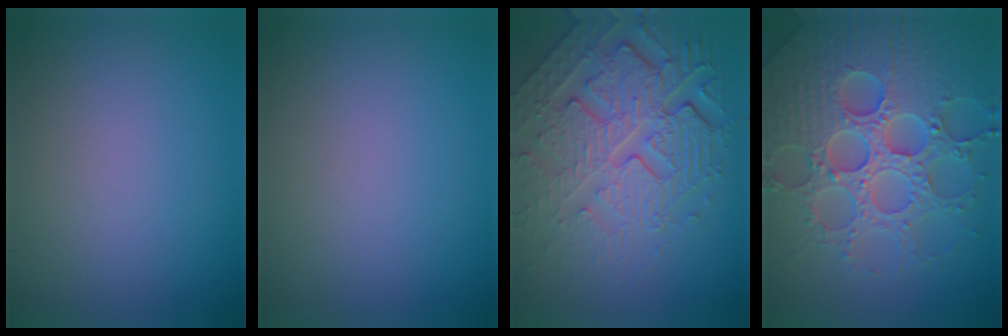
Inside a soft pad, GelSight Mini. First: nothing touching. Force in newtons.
{"total": 0.0}
{"total": 7.6, "press": 5.8, "slide": 4.8}
{"total": 8.1, "press": 7.9, "slide": 1.8}